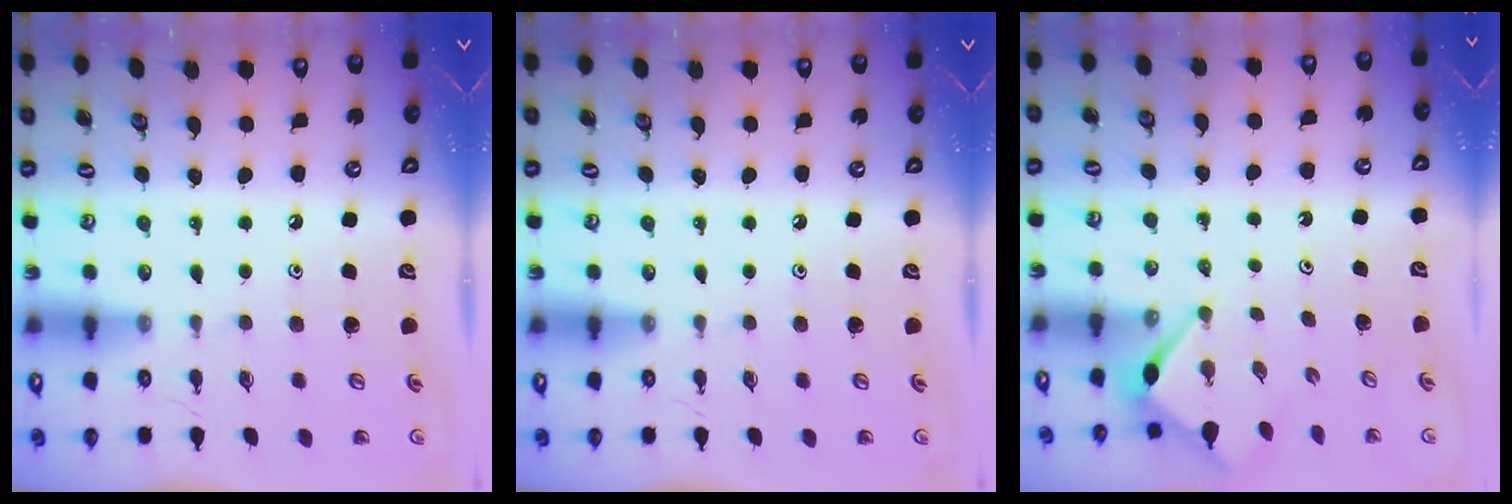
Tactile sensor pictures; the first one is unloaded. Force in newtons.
{"total": 0.0}
{"total": 3.4, "press": 3.4, "slide": 0.4}